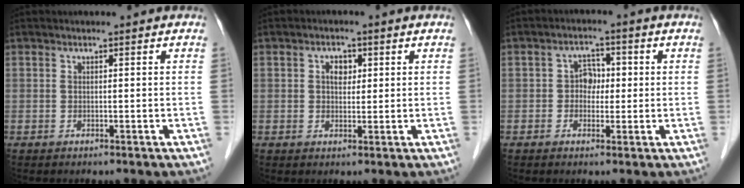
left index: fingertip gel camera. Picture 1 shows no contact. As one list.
[{"total": 2.5, "force": [0.7, 1.7, 1.7], "torque": [-0.029, 0.005, 0.011]}, {"total": 3.5, "force": [0.0, 2.7, 2.3], "torque": [-0.032, 0.014, -0.003]}]